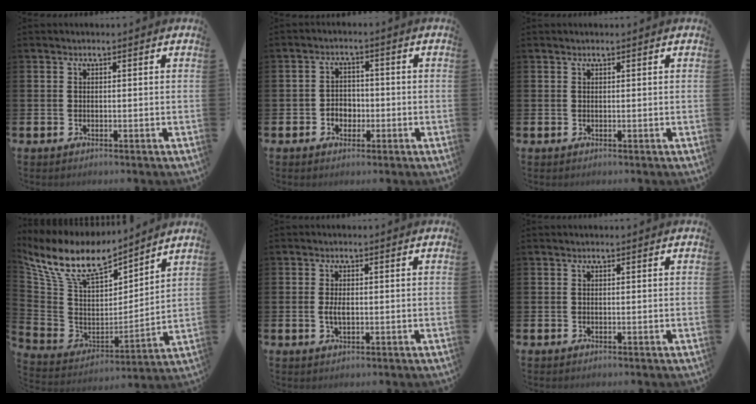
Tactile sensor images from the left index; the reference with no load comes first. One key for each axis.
{"total": 2.8, "fx": -1.4, "fy": 2.2, "fz": 1.0, "tx": -0.015, "ty": 0.003, "tz": -0.033}
{"total": 0.0}
{"total": 10.6, "fx": 9.2, "fy": 3.7, "fz": 3.8, "tx": -0.128, "ty": -0.061, "tz": 0.165}
{"total": 1.9, "fx": -0.3, "fy": 0.9, "fz": 1.7, "tx": -0.024, "ty": 0.000, "tz": -0.009}
{"total": 0.0}